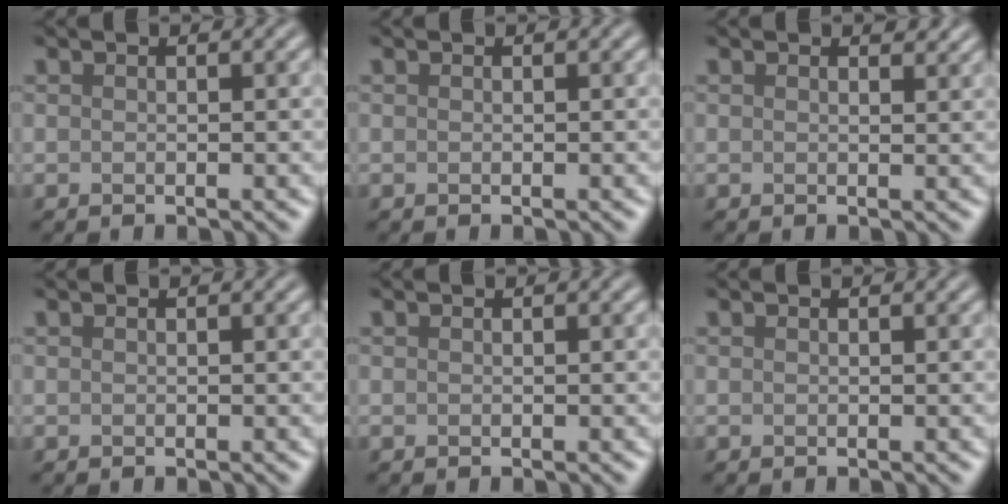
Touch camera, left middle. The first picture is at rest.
{"total": 0.0}
{"total": 0.8, "force": [0.8, 0.2, 0.3], "torque": [-0.004, -0.002, 0.013]}
{"total": 0.0}
{"total": 0.0}
{"total": 0.0}